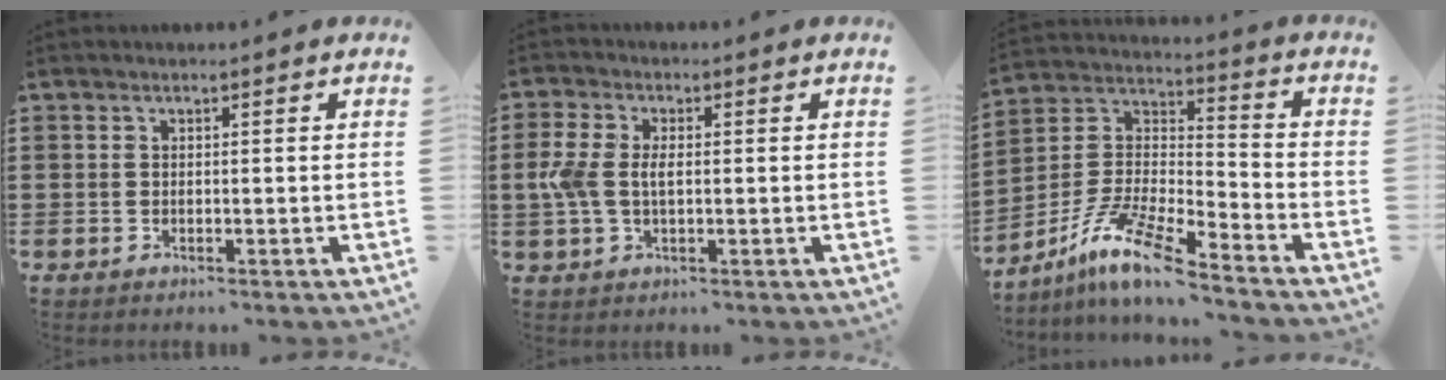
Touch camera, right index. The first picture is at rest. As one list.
[{"total": 4.9, "force": [0.0, 2.8, 4.0], "torque": [-0.110, -0.002, -0.010]}, {"total": 10.9, "force": [-8.5, 1.0, 6.8], "torque": [-0.154, -0.003, -0.174]}]